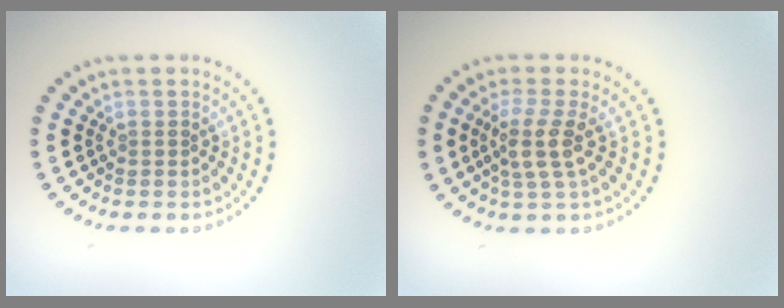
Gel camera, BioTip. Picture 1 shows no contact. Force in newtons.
{"total": 2.9, "press": 2.4, "slide": 1.7}